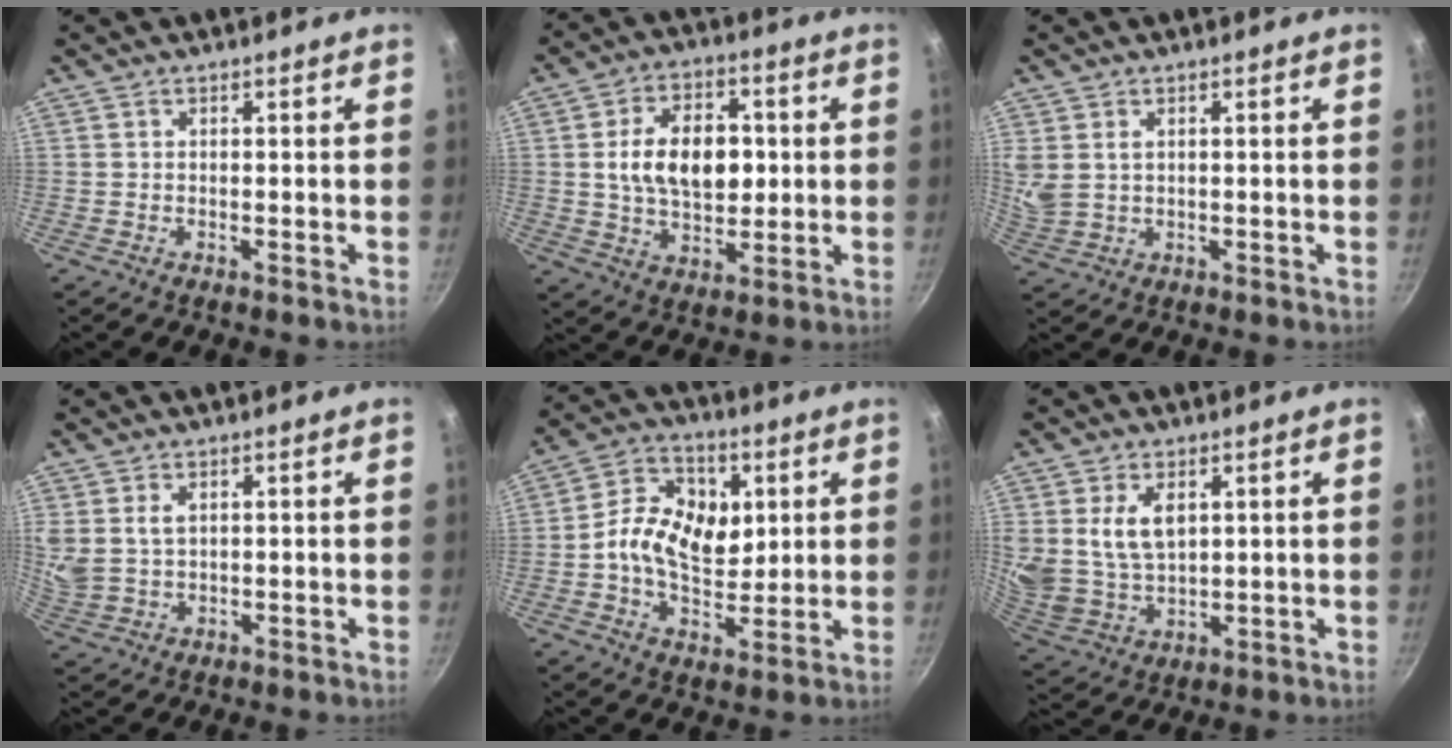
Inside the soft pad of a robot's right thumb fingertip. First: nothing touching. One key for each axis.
{"total": 14.2, "fx": 1.3, "fy": 9.3, "fz": 10.6, "tx": -0.141, "ty": 0.003, "tz": 0.020}
{"total": 5.2, "fx": 1.7, "fy": 3.6, "fz": 3.4, "tx": -0.063, "ty": -0.005, "tz": 0.042}
{"total": 6.0, "fx": 1.9, "fy": 4.1, "fz": 3.9, "tx": -0.073, "ty": -0.007, "tz": 0.046}
{"total": 13.2, "fx": 2.0, "fy": 9.4, "fz": 9.1, "tx": -0.129, "ty": -0.004, "tz": 0.020}
{"total": 10.9, "fx": 3.4, "fy": 7.2, "fz": 7.5, "tx": -0.130, "ty": -0.031, "tz": 0.079}